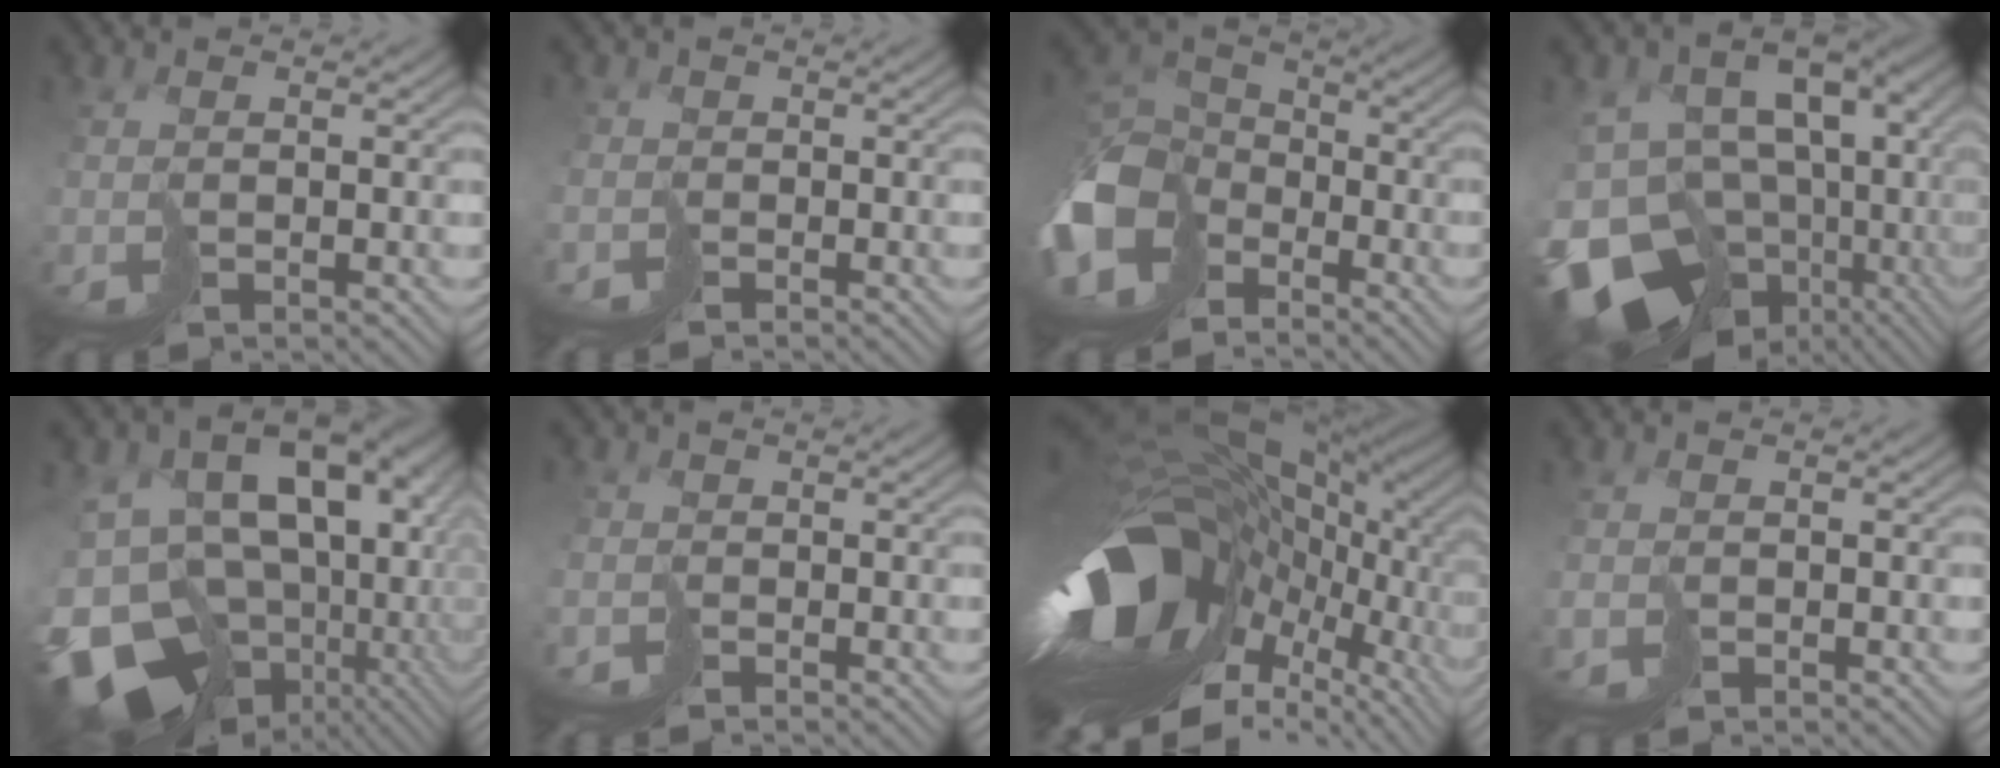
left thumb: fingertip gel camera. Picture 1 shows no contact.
{"total": 2.2, "force": [-1.4, 1.6, -0.6], "torque": [0.019, -0.005, -0.042]}
{"total": 13.0, "force": [-6.2, 9.0, 7.1], "torque": [-0.202, -0.038, -0.125]}
{"total": 17.0, "force": [-6.3, 11.5, 10.9], "torque": [-0.200, -0.012, -0.092]}
{"total": 19.2, "force": [-4.3, 13.2, 13.3], "torque": [-0.243, -0.033, -0.045]}
{"total": 2.1, "force": [-1.5, 1.4, -0.6], "torque": [0.021, -0.004, -0.044]}
{"total": 20.8, "force": [-4.3, 14.3, 14.5], "torque": [-0.299, -0.037, -0.048]}
{"total": 1.2, "force": [-0.9, 0.8, 0.3], "torque": [-0.007, -0.004, -0.019]}